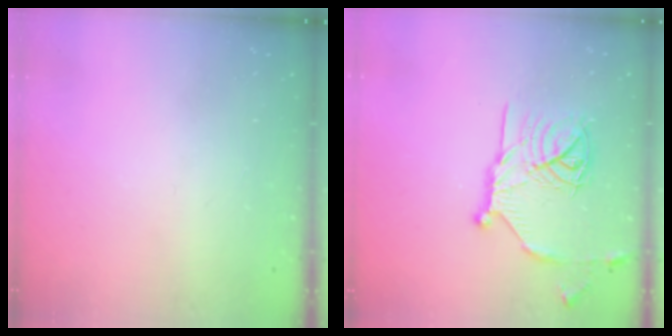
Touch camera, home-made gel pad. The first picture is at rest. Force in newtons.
{"total": 17.6, "press": 17.6, "slide": 1.4}